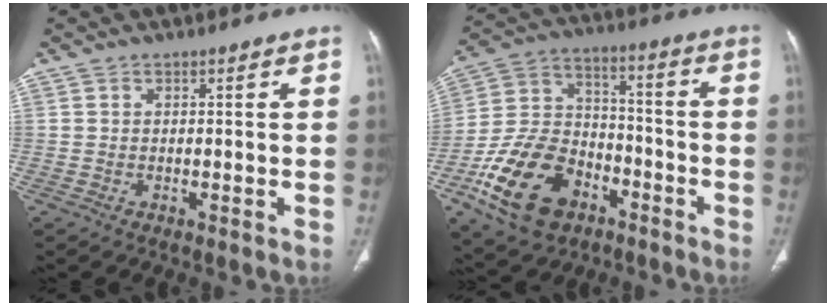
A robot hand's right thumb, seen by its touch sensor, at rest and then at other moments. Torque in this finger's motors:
{"motor_torque": [0.11, 0.54, 1.34, -1.43, 0.15]}